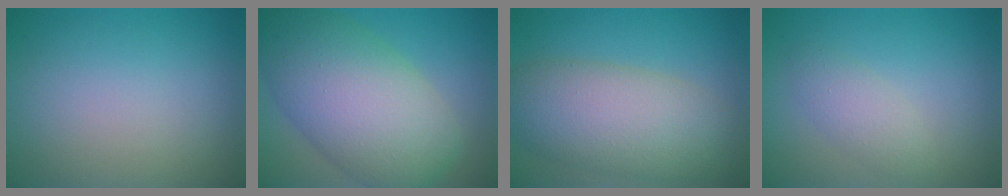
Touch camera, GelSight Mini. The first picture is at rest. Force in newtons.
{"total": 11.7, "press": 11.7, "slide": 0.4}
{"total": 8.1, "press": 8.1, "slide": 0.5}
{"total": 2.2, "press": 2.2, "slide": 0.2}